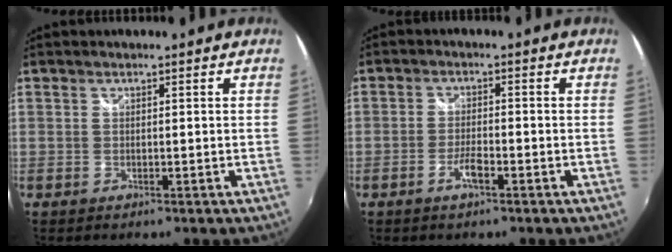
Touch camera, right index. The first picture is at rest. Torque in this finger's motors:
{"motor_torque": [0.31, 0.23, 0.20, 0.05]}